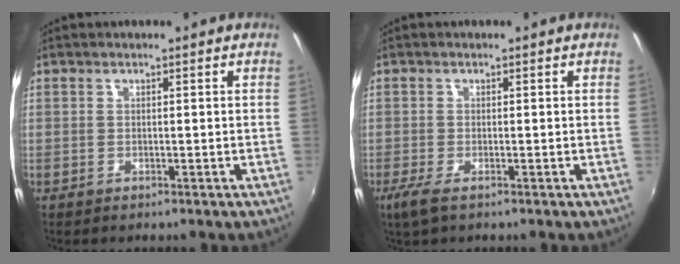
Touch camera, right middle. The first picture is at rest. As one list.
[{"total": 3.1, "force": [-1.8, 0.5, 2.5], "torque": [-0.053, -0.011, -0.032]}]